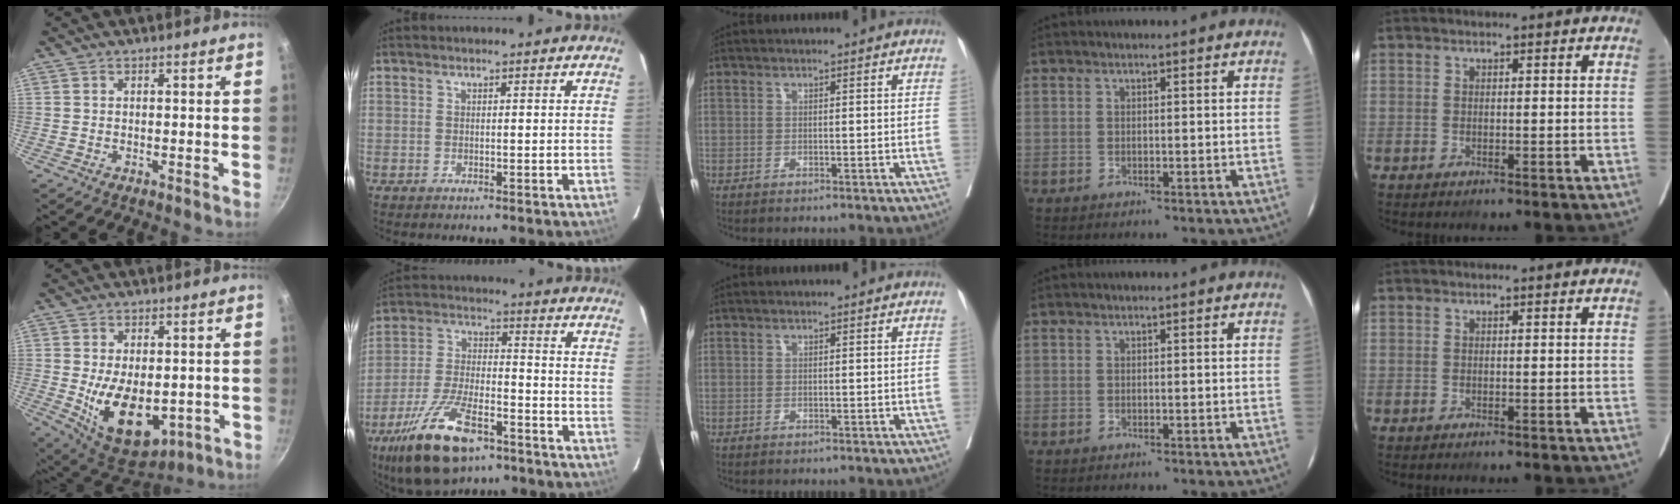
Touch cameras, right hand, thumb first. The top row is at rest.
{"thumb": {"total": 14.7, "force": [-2.7, 8.5, 11.7], "torque": [-0.171, -0.011, -0.016]}, "index": {"total": 15.0, "force": [-9.4, 5.0, 10.6], "torque": [-0.219, -0.015, -0.166]}}